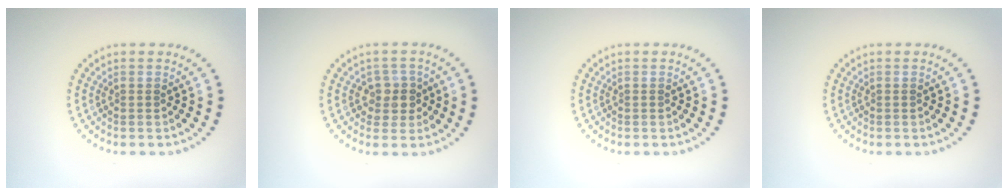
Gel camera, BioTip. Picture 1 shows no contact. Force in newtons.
{"total": 2.2, "press": 2.1, "slide": 0.8}
{"total": 0.0}
{"total": 0.0}